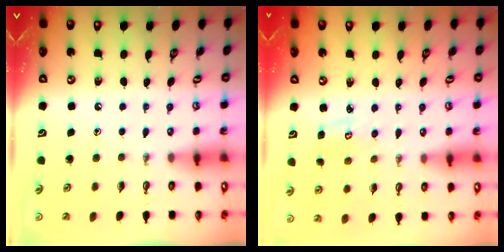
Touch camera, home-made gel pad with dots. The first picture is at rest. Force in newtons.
{"total": 4.0, "press": 3.9, "slide": 0.3}